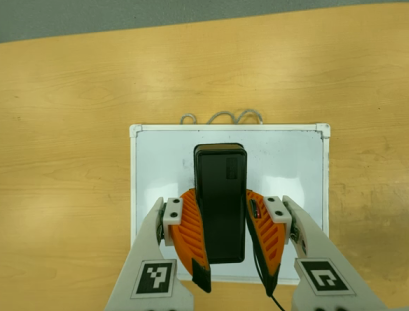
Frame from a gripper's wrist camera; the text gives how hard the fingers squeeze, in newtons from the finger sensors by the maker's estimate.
{"total": 9.3, "left": 8.1, "right": 10.6}